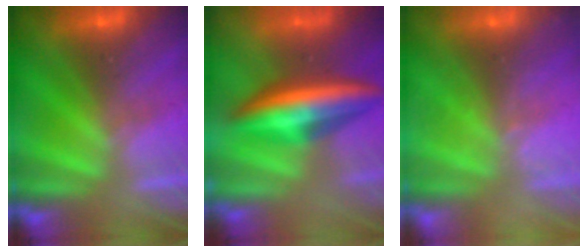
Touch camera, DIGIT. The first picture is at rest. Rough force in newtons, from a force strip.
{"total": 9.8}
{"total": 2.3}